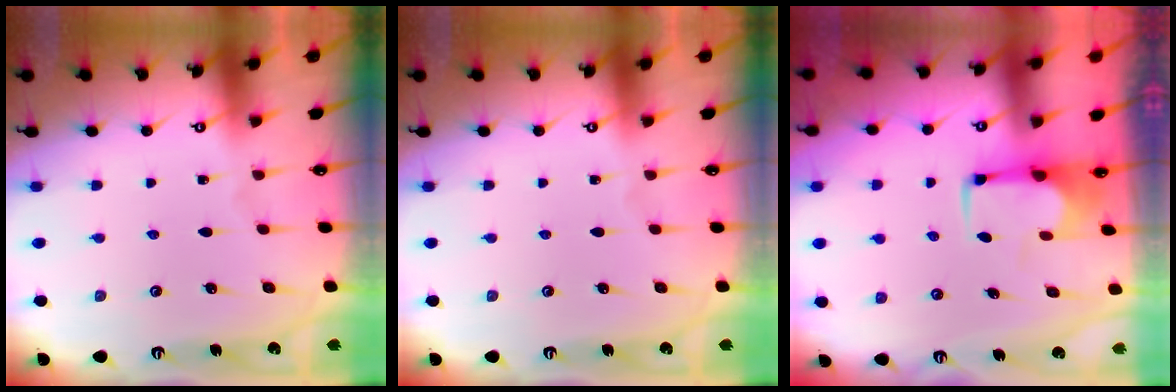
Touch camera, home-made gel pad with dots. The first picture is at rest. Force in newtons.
{"total": 0.0}
{"total": 1.8, "press": 1.6, "slide": 0.8}